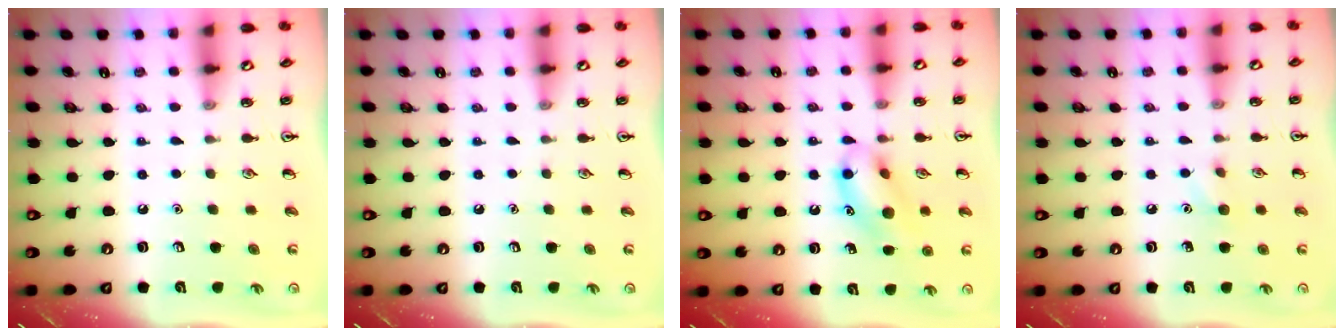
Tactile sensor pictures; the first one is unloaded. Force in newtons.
{"total": 0.0}
{"total": 12.8, "press": 12.5, "slide": 2.5}
{"total": 6.3, "press": 6.0, "slide": 1.9}